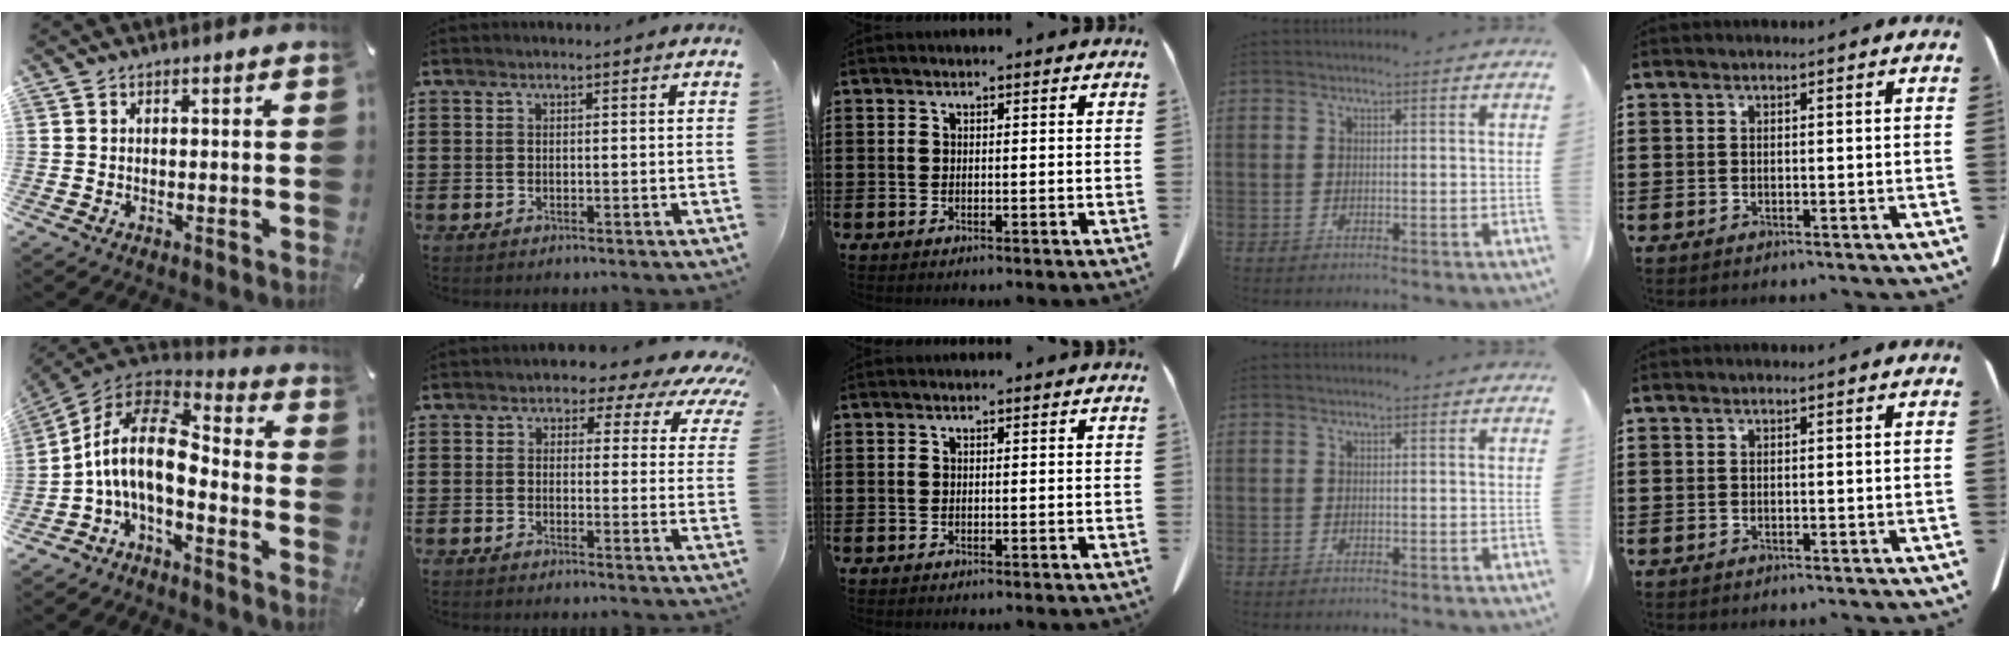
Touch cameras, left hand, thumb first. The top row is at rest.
{"thumb": {"total": 13.9, "force": [-1.4, 7.2, 11.8], "torque": [-0.255, -0.004, -0.028]}, "index": {"total": 3.9, "force": [2.9, 2.1, 1.4], "torque": [-0.024, -0.020, 0.041]}}